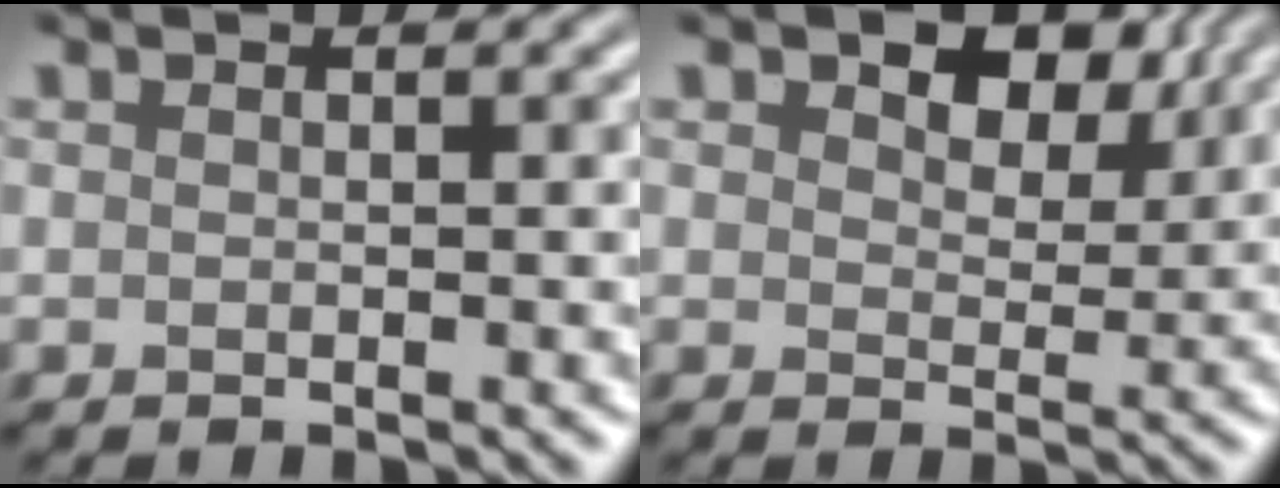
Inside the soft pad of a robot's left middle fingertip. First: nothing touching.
{"total": 5.4, "force": [3.3, 3.0, 3.1], "torque": [-0.050, 0.007, 0.044]}